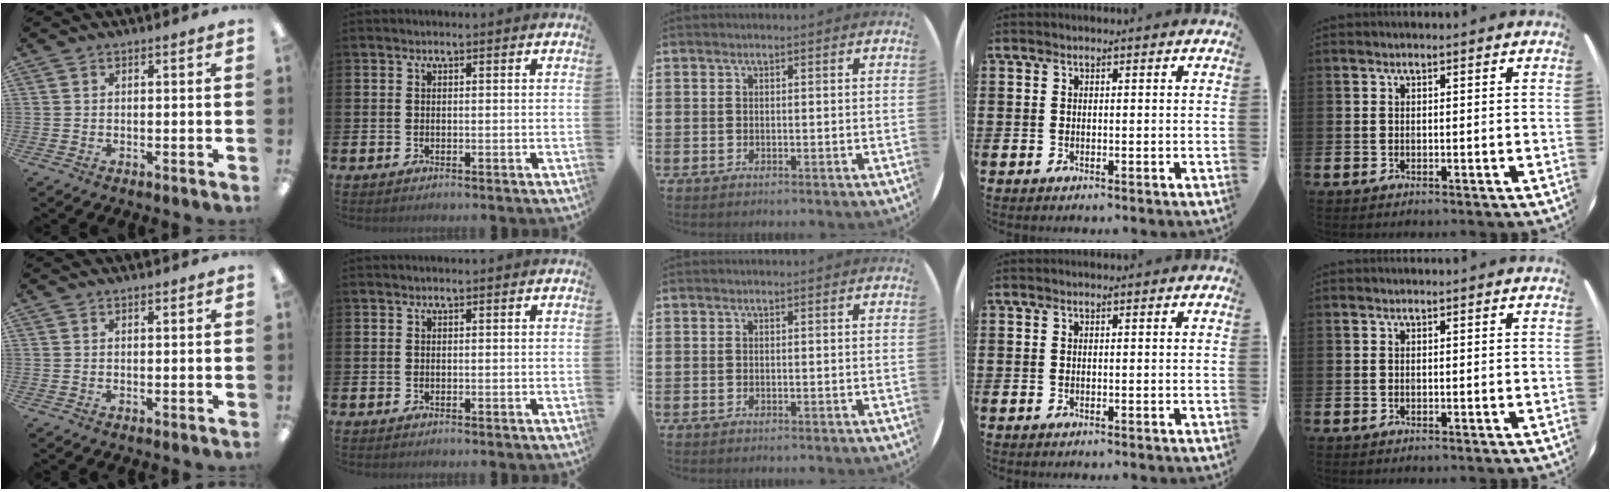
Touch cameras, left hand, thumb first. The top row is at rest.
{"thumb": {"total": 0.7, "force": [0.6, 0.1, 0.3], "torque": [-0.006, 0.001, 0.011]}}